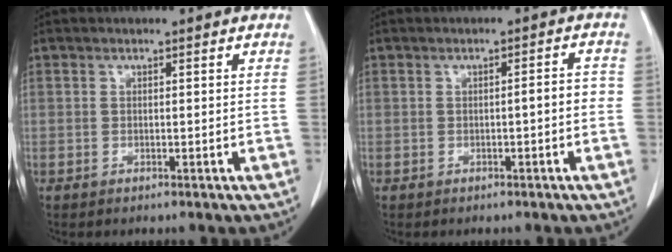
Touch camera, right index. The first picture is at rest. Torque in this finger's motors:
{"motor_torque": [0.19, -0.10, 0.16, 0.04]}